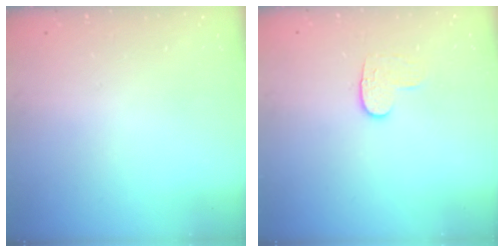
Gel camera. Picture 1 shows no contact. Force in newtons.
{"total": 5.8, "press": 5.8, "slide": 0.6}